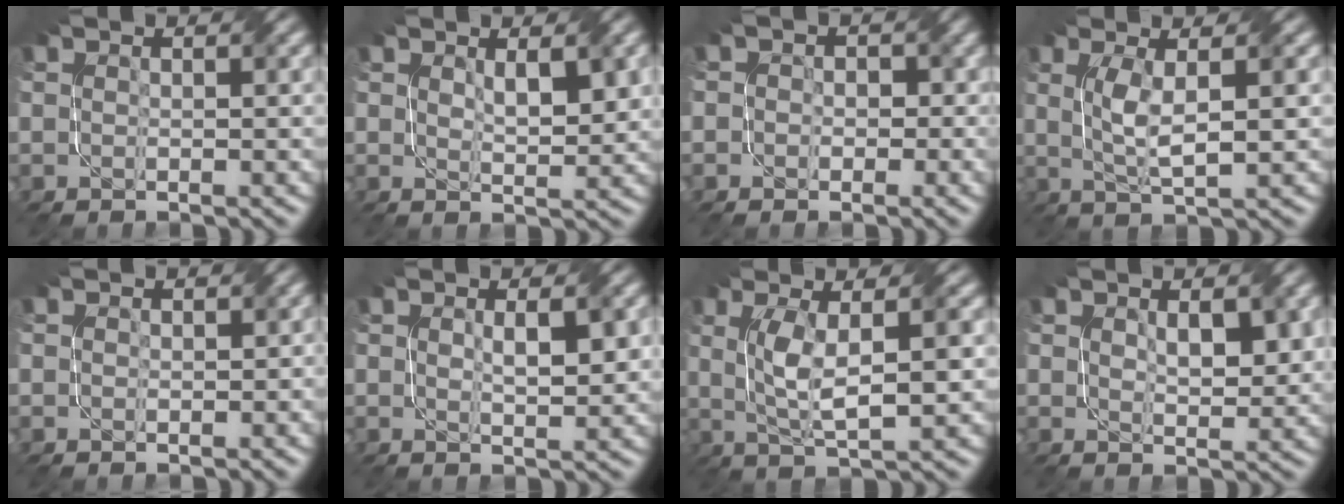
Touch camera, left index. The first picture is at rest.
{"total": 2.5, "force": [1.1, 1.0, 2.1], "torque": [-0.036, -0.006, 0.024]}
{"total": 2.8, "force": [0.2, 2.6, 1.1], "torque": [0.006, 0.003, -0.025]}
{"total": 3.6, "force": [0.7, 0.8, 3.4], "torque": [-0.071, -0.001, 0.017]}
{"total": 0.6, "force": [0.1, 0.6, 0.3], "torque": [-0.004, -0.003, -0.001]}
{"total": 2.5, "force": [0.6, 0.9, 2.3], "torque": [-0.040, -0.002, 0.012]}
{"total": 4.8, "force": [0.6, 1.2, 4.6], "torque": [-0.090, 0.001, 0.016]}
{"total": 2.7, "force": [0.9, 1.4, 2.2], "torque": [-0.037, -0.007, 0.021]}